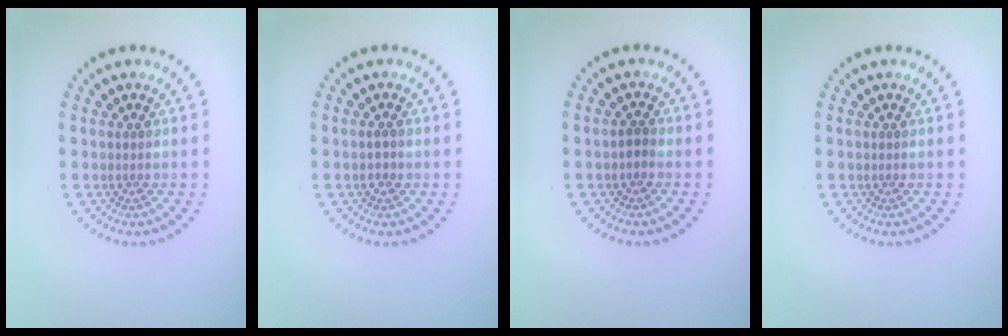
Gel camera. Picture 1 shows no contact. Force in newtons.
{"total": 1.1, "press": 1.0, "slide": 0.5}
{"total": 0.8, "press": 0.8, "slide": 0.3}
{"total": 0.0}